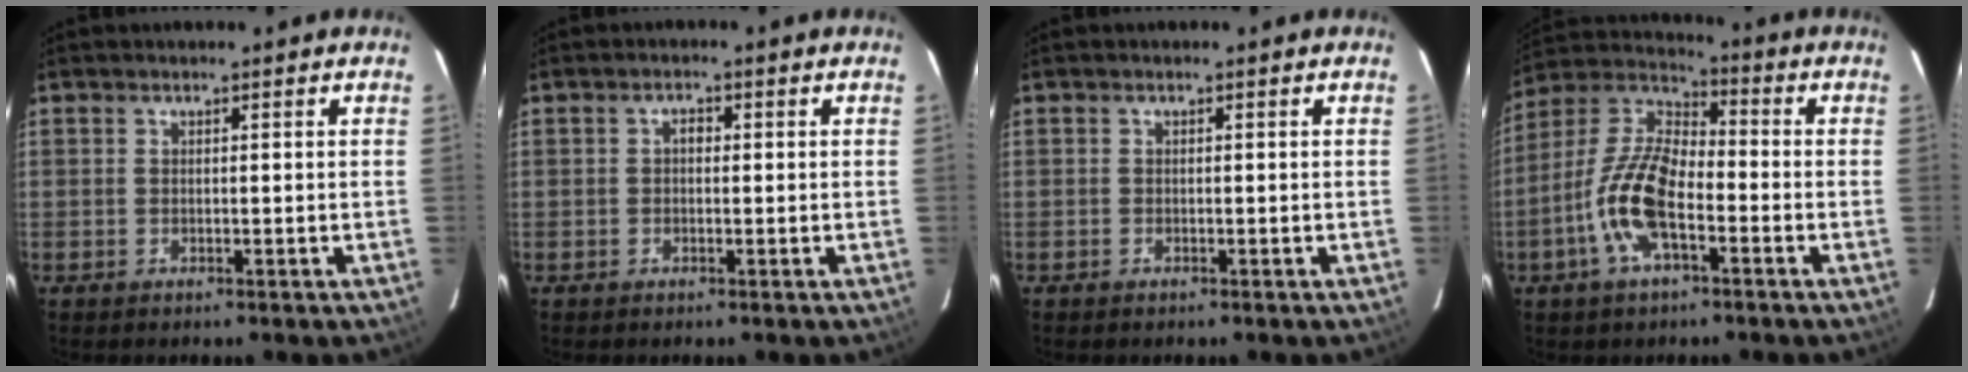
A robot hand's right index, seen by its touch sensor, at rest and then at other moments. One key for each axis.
{"total": 1.3, "fx": 0.0, "fy": 1.0, "fz": 0.8, "tx": -0.014, "ty": 0.007, "tz": -0.003}
{"total": 0.0}
{"total": 13.4, "fx": -4.8, "fy": 5.5, "fz": 11.2, "tx": -0.238, "ty": 0.005, "tz": -0.096}